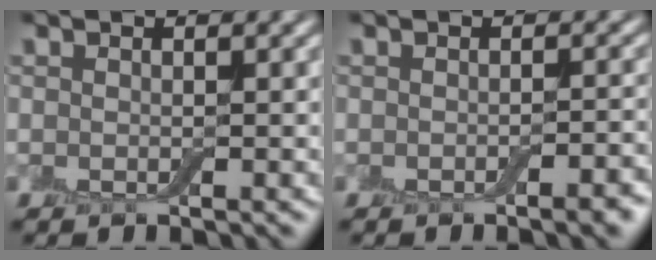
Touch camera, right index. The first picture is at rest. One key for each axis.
{"total": 2.3, "fx": -1.2, "fy": 0.6, "fz": 1.9, "tx": -0.021, "ty": 0.001, "tz": -0.018}